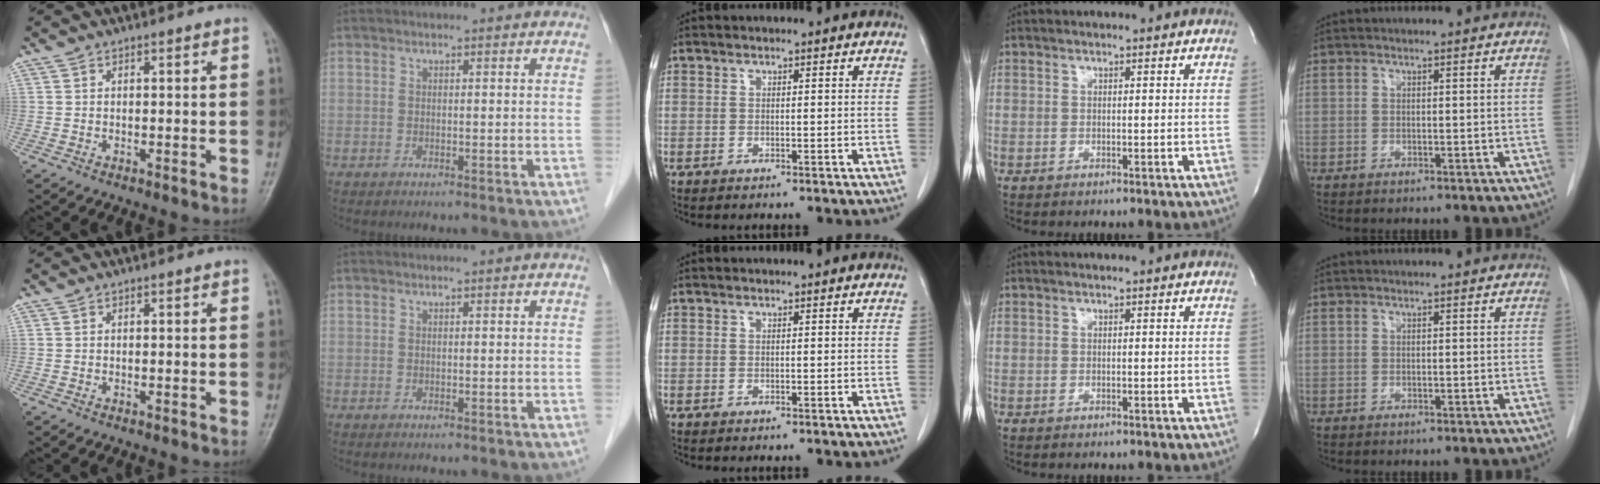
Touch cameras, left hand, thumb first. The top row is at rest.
{}